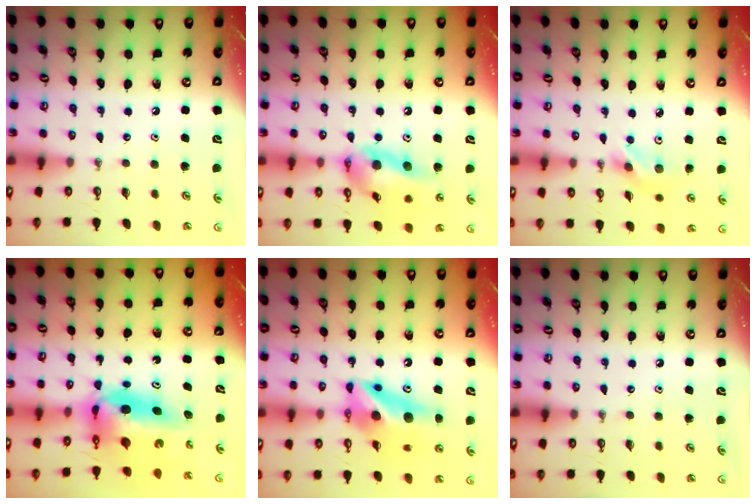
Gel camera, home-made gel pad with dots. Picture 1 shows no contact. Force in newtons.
{"total": 16.7, "press": 16.2, "slide": 4.1}
{"total": 4.1, "press": 4.1, "slide": 0.3}
{"total": 9.7, "press": 8.3, "slide": 4.9}
{"total": 12.4, "press": 12.3, "slide": 1.2}
{"total": 0.0}